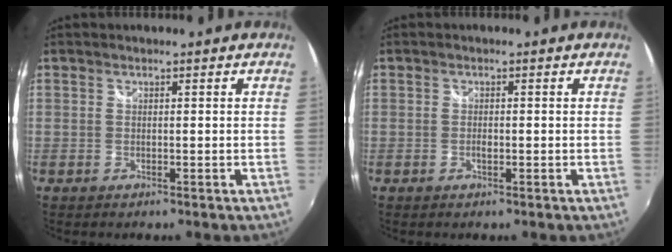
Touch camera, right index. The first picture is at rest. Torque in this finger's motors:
{"motor_torque": [-0.08, -0.02, 0.00, 0.02]}